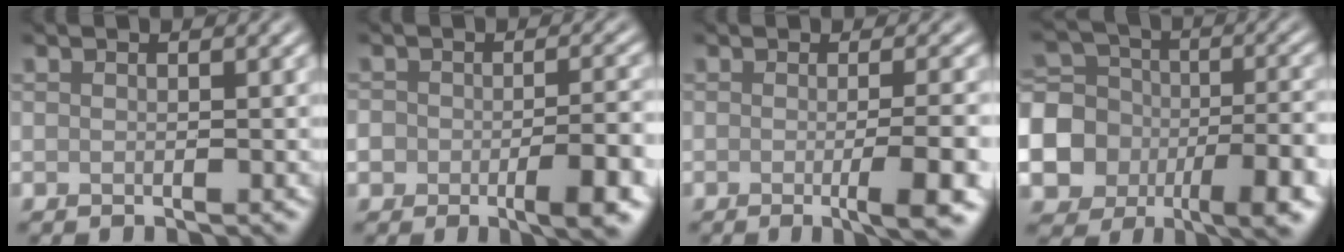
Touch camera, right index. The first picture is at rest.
{"total": 6.3, "force": [-3.1, 3.1, 4.5], "torque": [-0.062, -0.006, -0.046]}
{"total": 5.4, "force": [-1.3, 1.1, 5.1], "torque": [-0.070, -0.009, -0.020]}
{"total": 14.9, "force": [-5.7, 12.0, 6.6], "torque": [-0.142, -0.035, -0.110]}